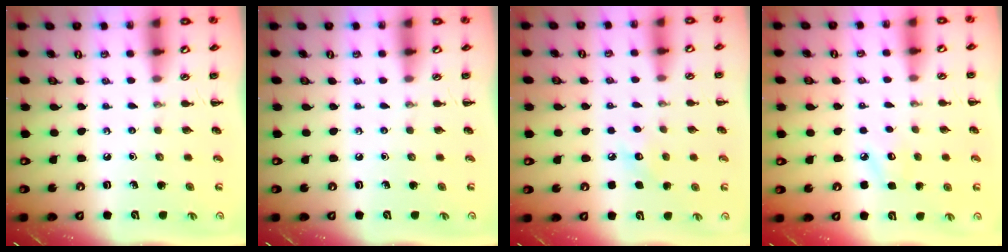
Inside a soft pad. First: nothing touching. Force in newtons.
{"total": 0.0}
{"total": 6.7, "press": 6.4, "slide": 1.9}
{"total": 3.7, "press": 3.6, "slide": 0.9}